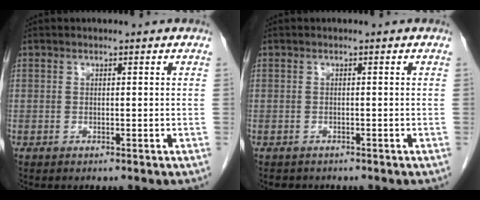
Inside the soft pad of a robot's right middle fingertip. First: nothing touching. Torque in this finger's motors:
{"motor_torque": [0.16, 0.00, 0.00, -0.01]}